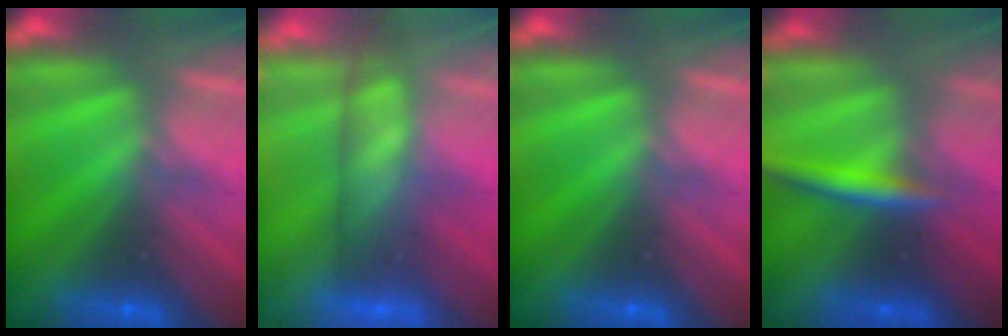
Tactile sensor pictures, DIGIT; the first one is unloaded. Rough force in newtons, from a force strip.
{"total": 3.7}
{"total": 0.0}
{"total": 2.9}